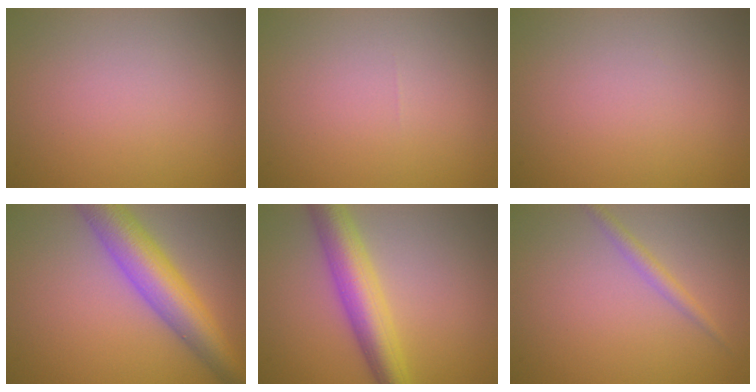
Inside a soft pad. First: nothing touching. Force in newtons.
{"total": 0.0}
{"total": 0.0}
{"total": 7.4, "press": 7.4, "slide": 0.3}
{"total": 6.1, "press": 6.1, "slide": 0.2}
{"total": 1.4, "press": 1.4, "slide": 0.1}